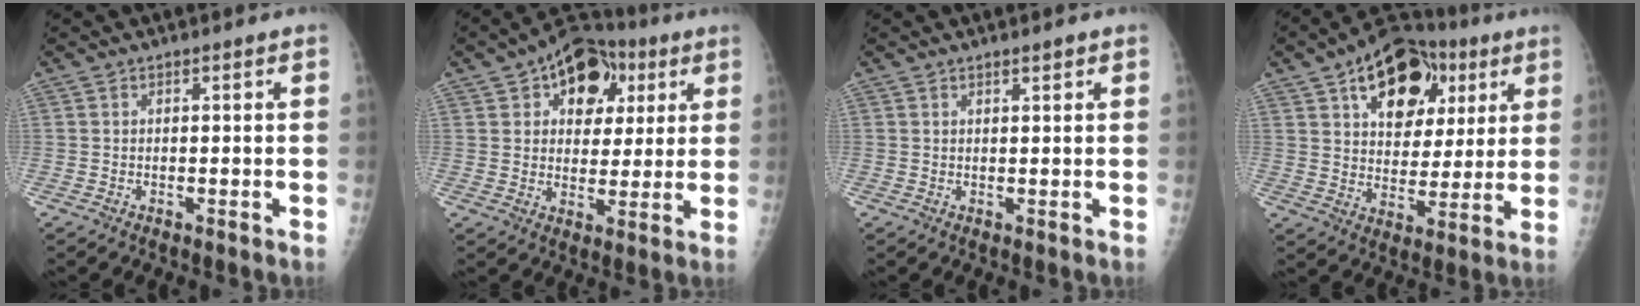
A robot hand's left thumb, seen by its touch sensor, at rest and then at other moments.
{"total": 13.8, "force": [5.6, 9.4, 8.4], "torque": [-0.063, -0.001, 0.080]}
{"total": 1.1, "force": [0.8, 0.3, 0.7], "torque": [-0.008, -0.004, 0.012]}
{"total": 19.0, "force": [8.4, 11.9, 12.2], "torque": [-0.133, -0.006, 0.129]}